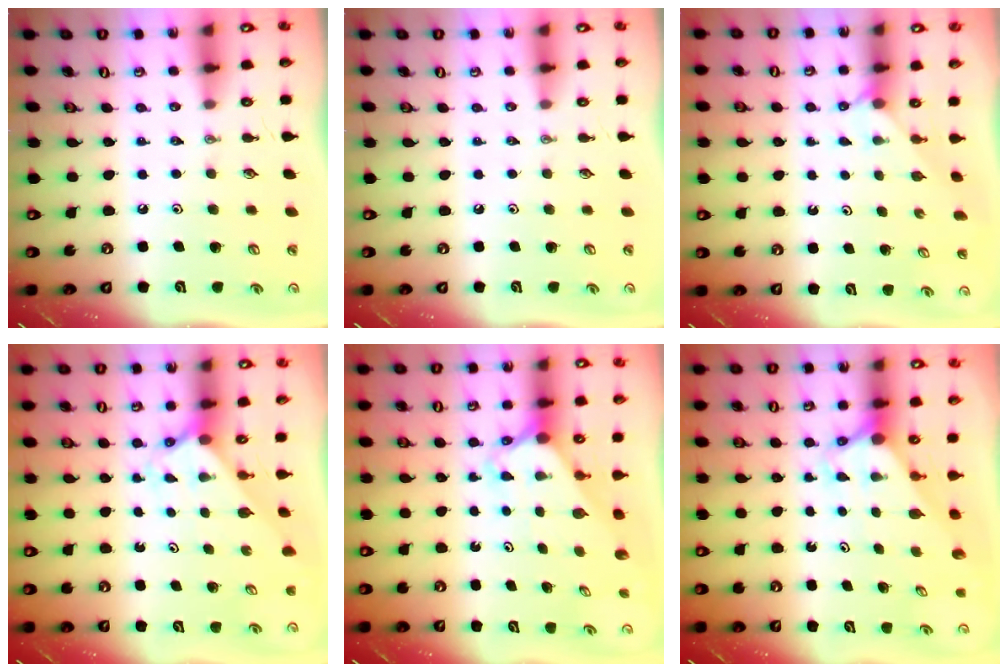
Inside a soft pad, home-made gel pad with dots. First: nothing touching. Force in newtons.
{"total": 0.0}
{"total": 2.1, "press": 2.1, "slide": 0.1}
{"total": 2.0, "press": 2.0, "slide": 0.2}
{"total": 2.3, "press": 2.3, "slide": 0.2}
{"total": 2.7, "press": 2.7, "slide": 0.0}